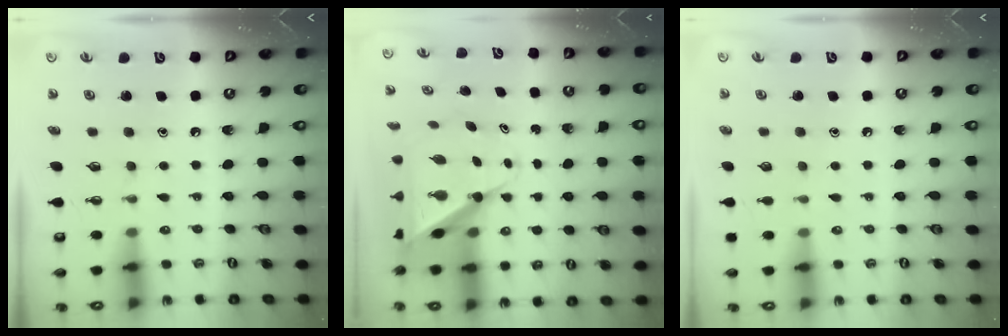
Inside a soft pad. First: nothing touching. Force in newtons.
{"total": 9.8, "press": 9.8, "slide": 0.8}
{"total": 2.6, "press": 2.5, "slide": 0.3}